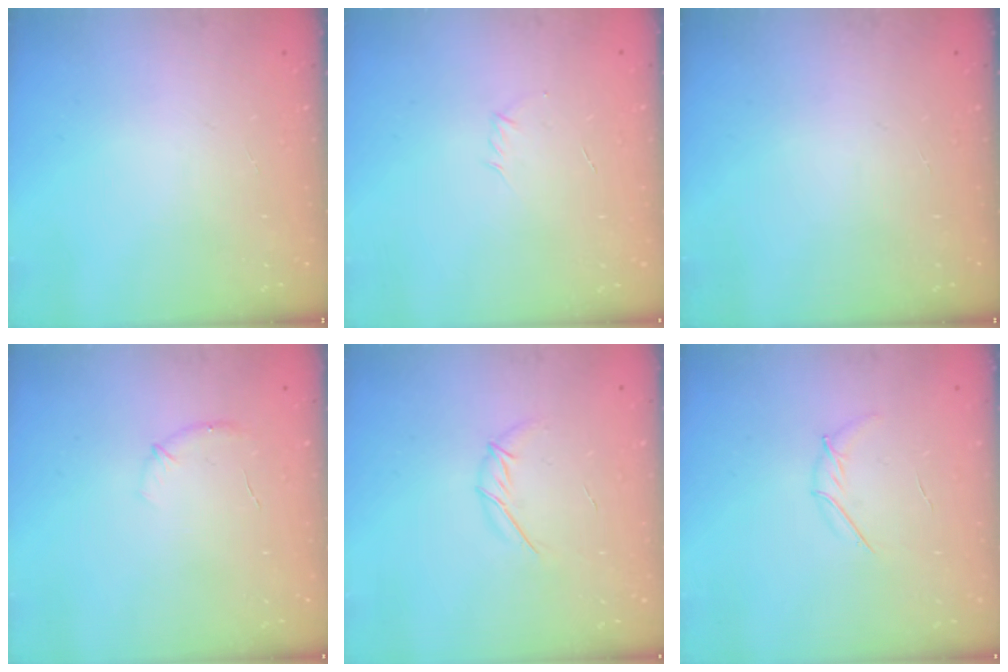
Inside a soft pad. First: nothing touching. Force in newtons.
{"total": 2.9, "press": 2.8, "slide": 0.8}
{"total": 0.0}
{"total": 6.8, "press": 6.6, "slide": 1.8}
{"total": 5.7, "press": 5.7, "slide": 0.9}
{"total": 4.1, "press": 4.0, "slide": 1.0}